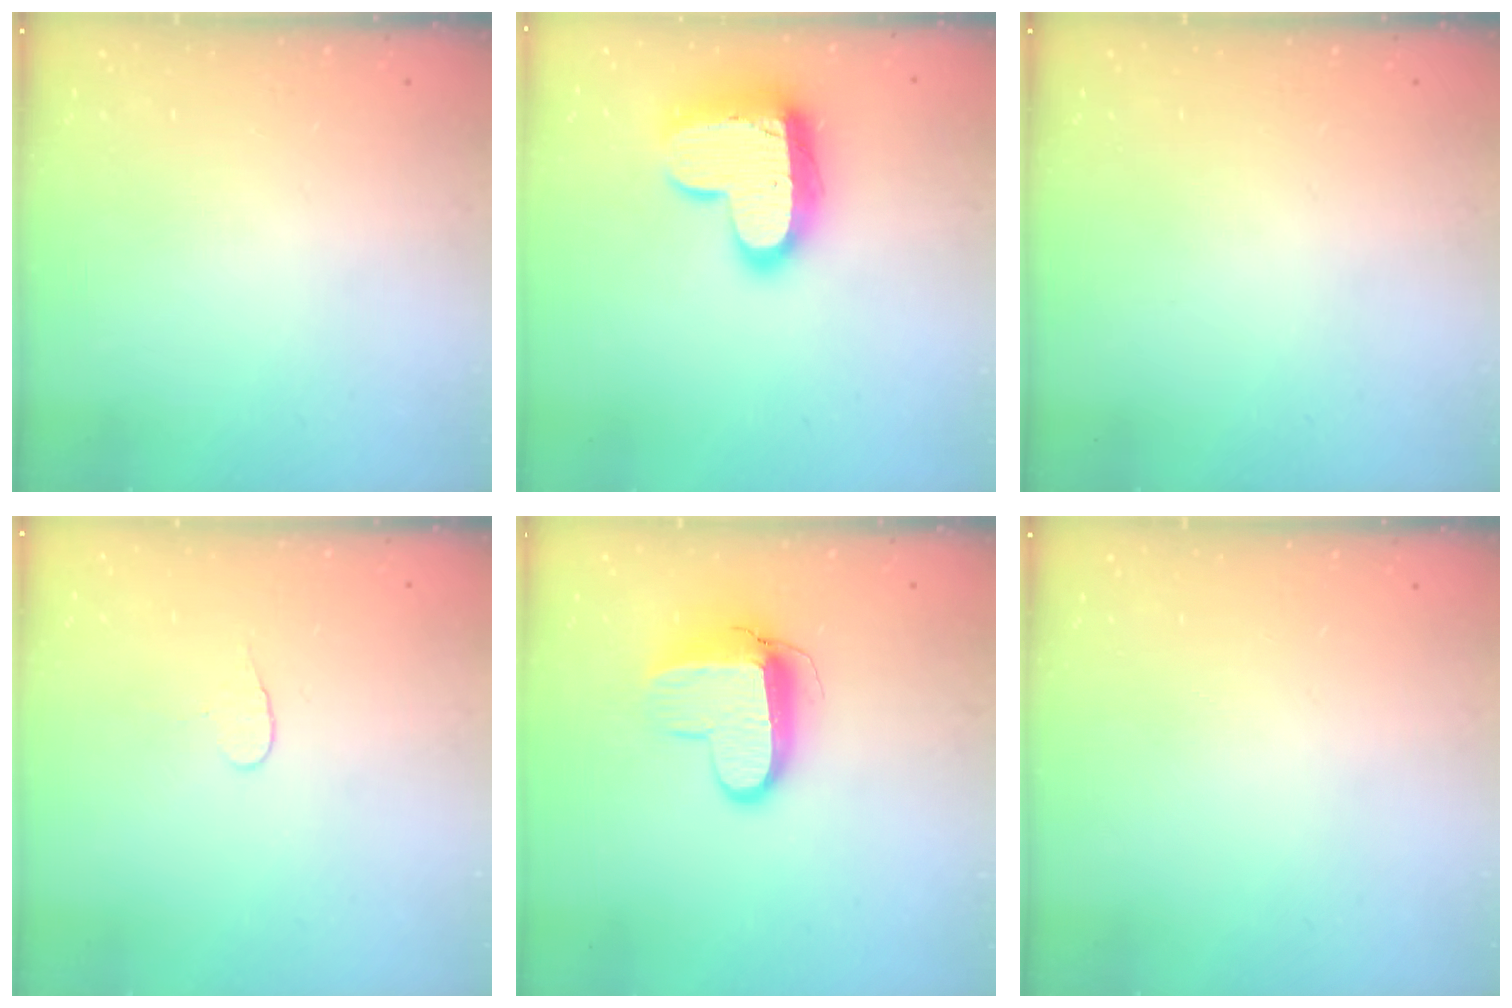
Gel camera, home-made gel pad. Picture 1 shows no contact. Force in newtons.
{"total": 16.8, "press": 16.7, "slide": 1.4}
{"total": 0.0}
{"total": 3.9, "press": 3.9, "slide": 0.3}
{"total": 10.3, "press": 10.3, "slide": 1.2}
{"total": 0.0}